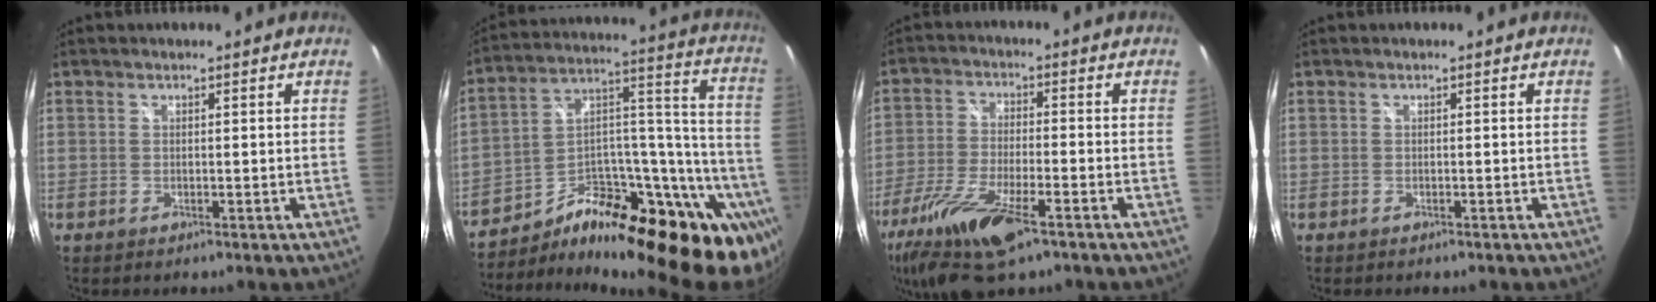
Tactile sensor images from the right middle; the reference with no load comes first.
{"total": 31.5, "force": [-19.8, 13.0, 20.8], "torque": [-0.282, 0.032, -0.294]}
{"total": 15.3, "force": [-9.3, 4.3, 11.4], "torque": [-0.244, -0.045, -0.176]}
{"total": 0.6, "force": [-0.5, 0.3, 0.2], "torque": [-0.005, -0.002, -0.007]}